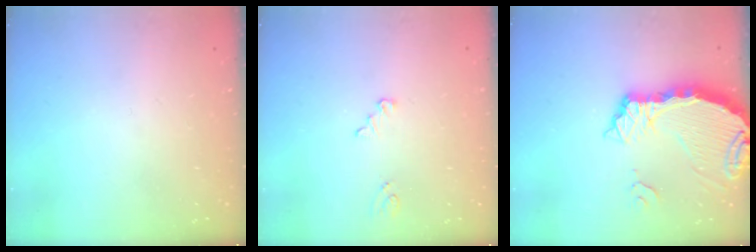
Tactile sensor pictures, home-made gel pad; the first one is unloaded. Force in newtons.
{"total": 2.6, "press": 2.5, "slide": 0.3}
{"total": 9.6, "press": 9.5, "slide": 1.1}